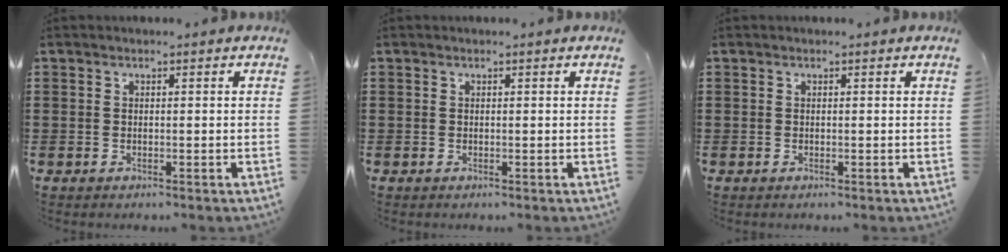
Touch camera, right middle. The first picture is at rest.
{"total": 0.0}
{"total": 0.0}